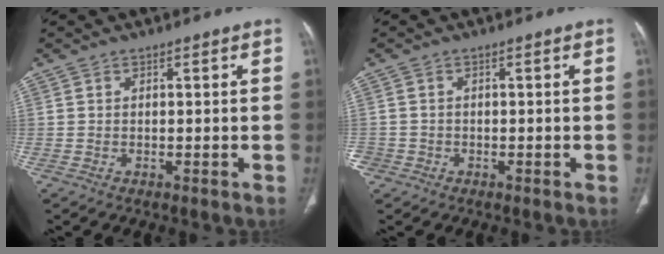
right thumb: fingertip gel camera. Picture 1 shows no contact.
{"total": 2.1, "force": [-0.8, 1.9, 0.2], "torque": [0.001, 0.009, -0.017]}